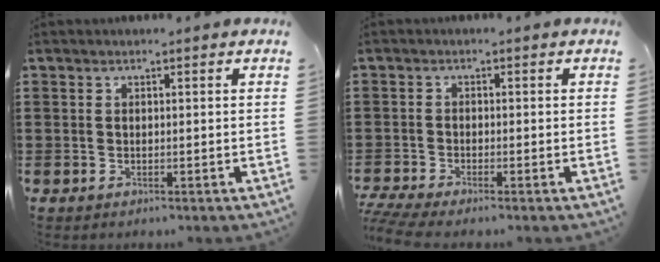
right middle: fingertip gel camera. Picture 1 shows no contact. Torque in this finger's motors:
{"motor_torque": [1.26, -0.57, 0.25, 0.19]}